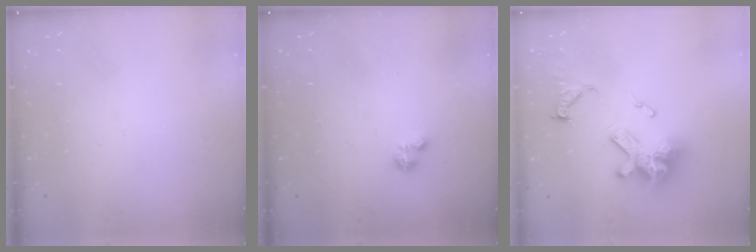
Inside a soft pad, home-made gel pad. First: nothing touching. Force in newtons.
{"total": 0.7, "press": 0.6, "slide": 0.2}
{"total": 13.6, "press": 13.6, "slide": 0.6}